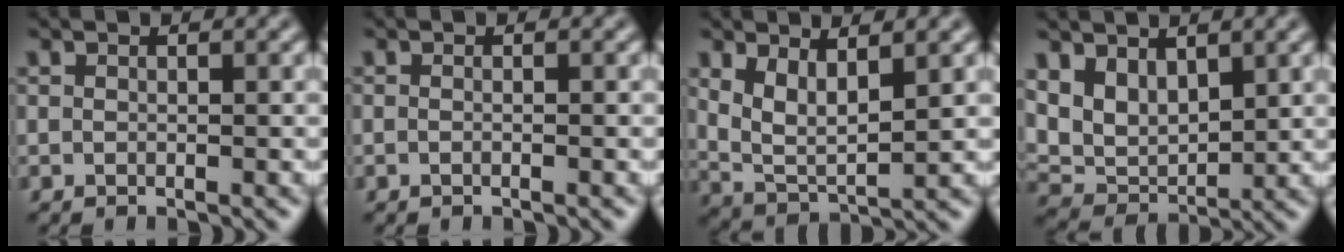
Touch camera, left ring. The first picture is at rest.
{"total": 0.6, "force": [-0.1, 0.2, 0.6], "torque": [-0.009, -0.009, -0.007]}
{"total": 4.2, "force": [1.7, 1.8, 3.4], "torque": [-0.077, -0.016, 0.037]}
{"total": 4.7, "force": [2.3, 3.0, 2.9], "torque": [-0.062, -0.016, 0.044]}